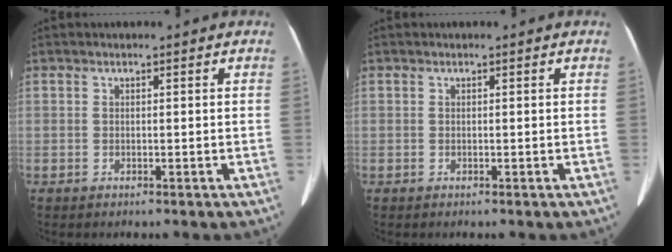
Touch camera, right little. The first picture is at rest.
{"total": 0.0}